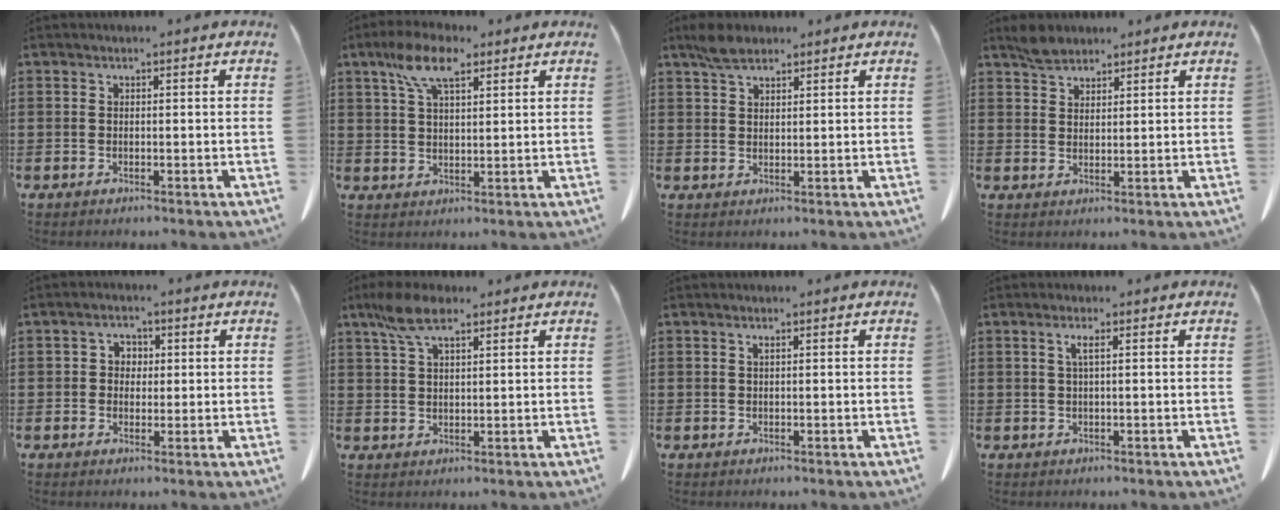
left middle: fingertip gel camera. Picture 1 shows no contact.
{"total": 7.8, "force": [4.8, 2.8, 5.5], "torque": [-0.120, 0.007, 0.085]}
{"total": 3.9, "force": [2.9, 1.6, 2.1], "torque": [-0.047, 0.006, 0.054]}
{"total": 3.2, "force": [2.7, 1.3, 1.1], "torque": [-0.028, 0.007, 0.051]}
{"total": 2.3, "force": [0.2, 2.1, 0.8], "torque": [-0.025, 0.011, 0.000]}
{"total": 6.4, "force": [3.7, 2.1, 4.7], "torque": [-0.108, 0.004, 0.065]}
{"total": 0.5, "force": [0.2, 0.2, 0.4], "torque": [-0.010, 0.000, 0.005]}
{"total": 1.7, "force": [0.4, 0.1, 1.7], "torque": [-0.034, 0.001, 0.007]}